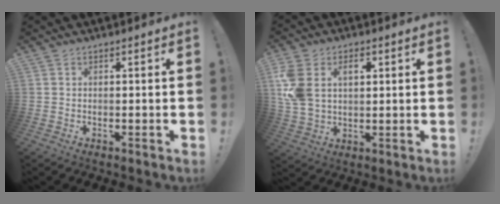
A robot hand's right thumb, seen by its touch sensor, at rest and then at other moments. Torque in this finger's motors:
{"motor_torque": [1.70, 1.83, 1.12, 0.40, 0.19]}